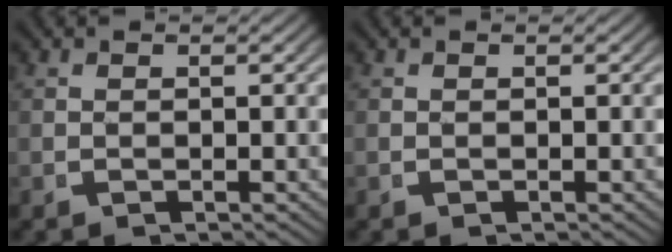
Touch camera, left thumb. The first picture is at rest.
{"total": 0.0}